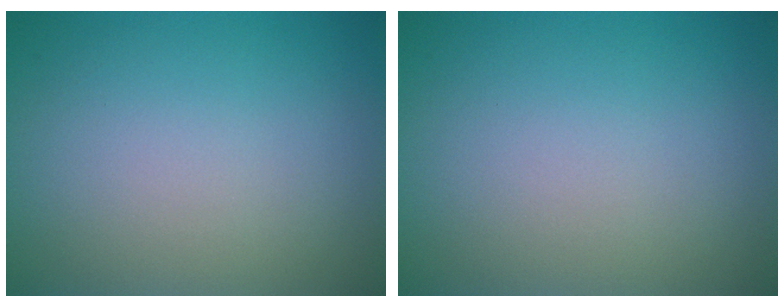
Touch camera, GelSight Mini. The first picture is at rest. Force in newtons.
{"total": 0.0}